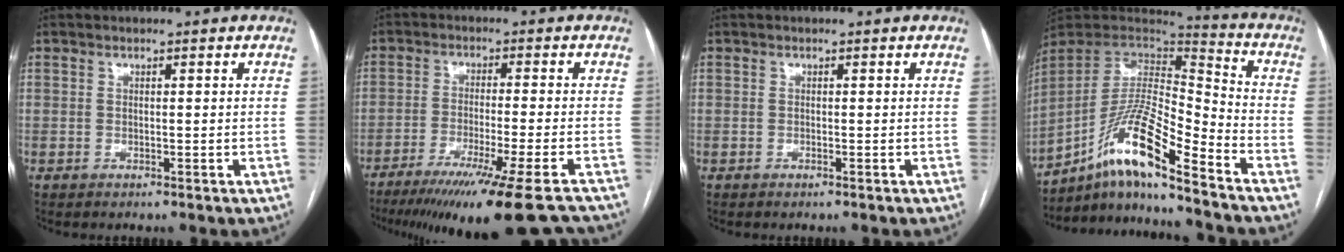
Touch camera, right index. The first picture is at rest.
{"total": 21.1, "force": [-17.7, -0.7, 11.5], "torque": [-0.120, -0.065, -0.258]}
{"total": 0.0}
{"total": 15.4, "force": [-10.6, 1.1, 11.1], "torque": [-0.207, 0.013, -0.190]}